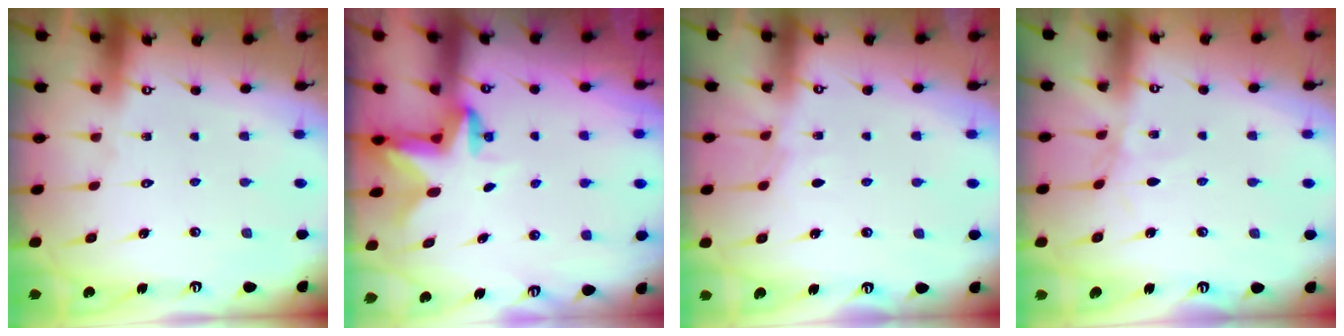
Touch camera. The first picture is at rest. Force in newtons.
{"total": 2.6, "press": 2.5, "slide": 0.5}
{"total": 3.2, "press": 3.2, "slide": 0.5}
{"total": 1.6, "press": 1.6, "slide": 0.3}